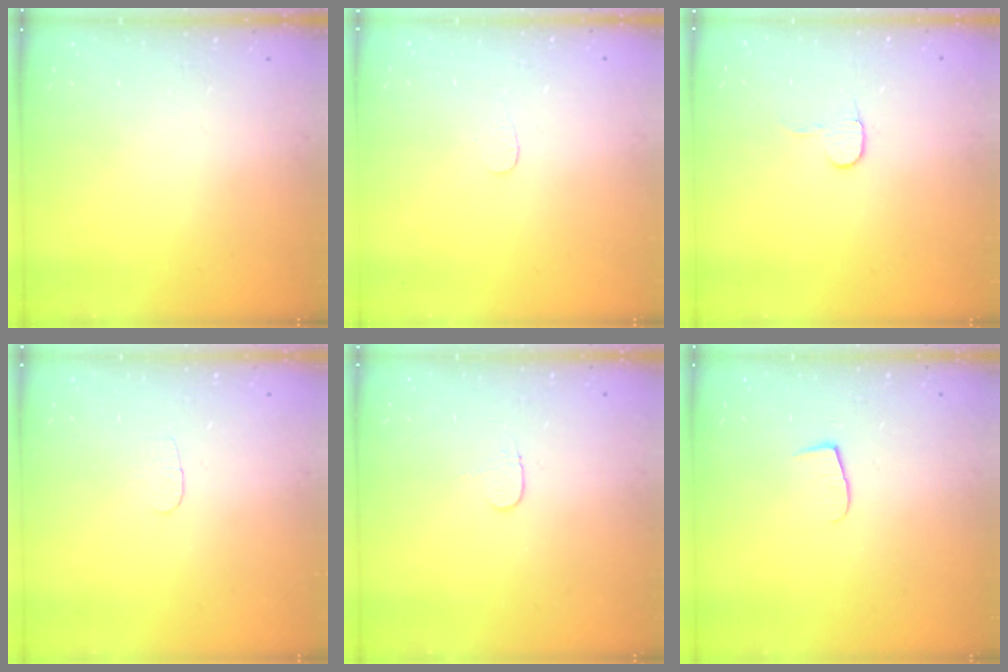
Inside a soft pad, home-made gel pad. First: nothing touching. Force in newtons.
{"total": 3.0, "press": 3.0, "slide": 0.2}
{"total": 6.1, "press": 6.0, "slide": 0.5}
{"total": 2.8, "press": 2.8, "slide": 0.3}
{"total": 3.4, "press": 3.4, "slide": 0.4}
{"total": 5.3, "press": 5.2, "slide": 0.4}